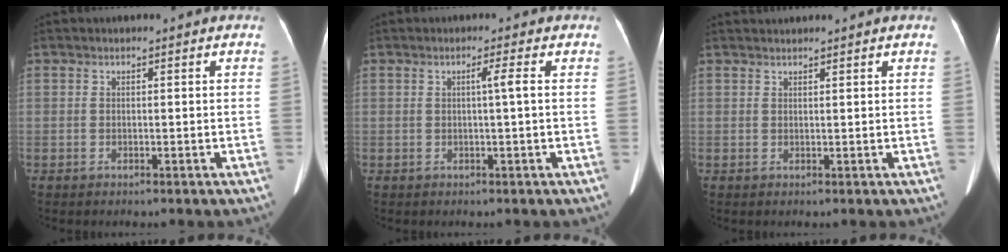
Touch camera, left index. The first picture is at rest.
{"total": 1.4, "force": [0.1, -0.4, 1.3], "torque": [-0.019, 0.003, 0.000]}
{"total": 2.2, "force": [2.1, -0.3, 0.5], "torque": [-0.005, 0.024, 0.039]}